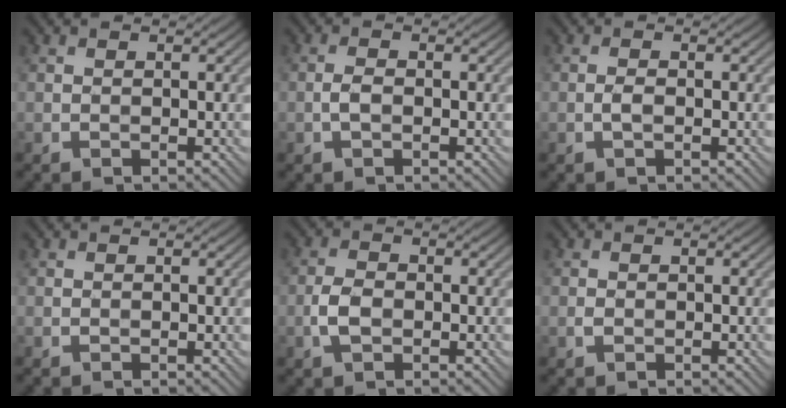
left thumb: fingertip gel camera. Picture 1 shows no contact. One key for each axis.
{"total": 1.6, "fx": -0.5, "fy": 0.7, "fz": 1.3, "tx": -0.029, "ty": 0.004, "tz": -0.014}
{"total": 1.2, "fx": -0.4, "fy": 0.3, "fz": 1.1, "tx": -0.024, "ty": 0.003, "tz": -0.010}
{"total": 0.0}
{"total": 3.0, "fx": -0.9, "fy": 1.8, "fz": 2.3, "tx": -0.050, "ty": 0.003, "tz": -0.022}
{"total": 0.6, "fx": -0.1, "fy": 0.5, "fz": 0.4, "tx": -0.008, "ty": -0.001, "tz": -0.004}